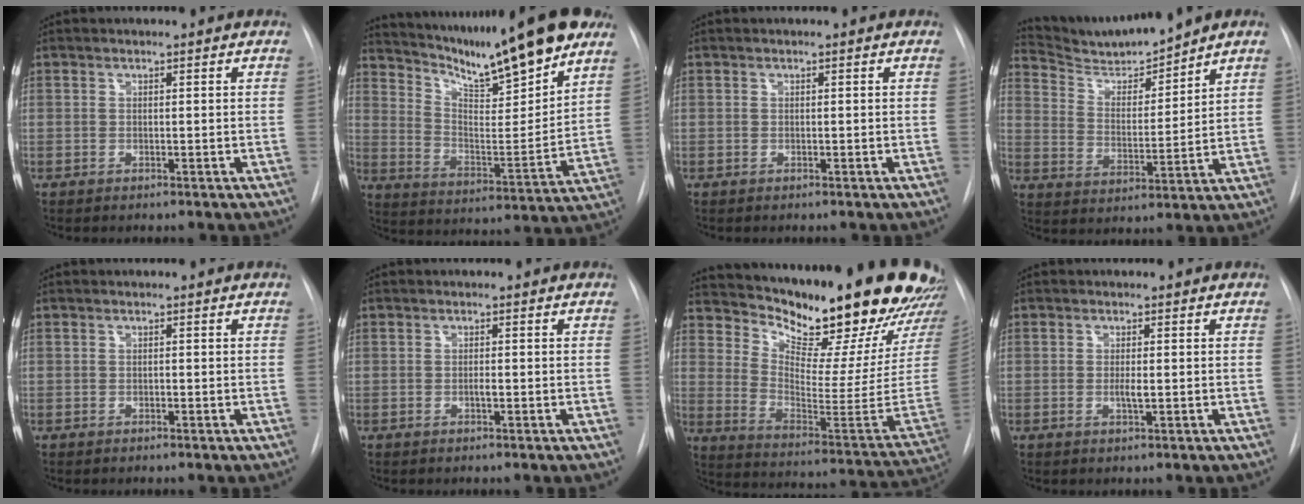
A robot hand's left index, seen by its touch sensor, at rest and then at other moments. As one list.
[{"total": 21.4, "force": [17.2, 2.3, 12.4], "torque": [-0.203, -0.015, 0.260]}, {"total": 0.0}, {"total": 9.7, "force": [9.4, 0.0, 2.3], "torque": [-0.051, 0.002, 0.183]}, {"total": 0.0}, {"total": 0.9, "force": [-0.3, 0.2, 0.8], "torque": [-0.015, 0.000, -0.006]}, {"total": 25.4, "force": [22.1, 3.7, 12.0], "torque": [-0.196, -0.107, 0.293]}, {"total": 1.6, "force": [-0.2, 0.3, 1.6], "torque": [-0.030, -0.002, -0.004]}]